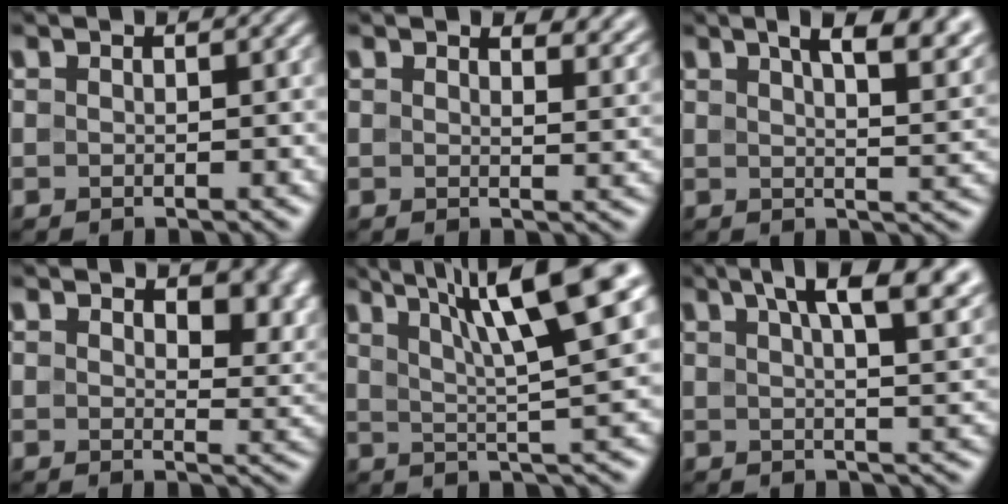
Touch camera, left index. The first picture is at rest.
{"total": 4.1, "force": [3.3, 1.5, 1.8], "torque": [-0.028, 0.001, 0.036]}
{"total": 9.5, "force": [5.6, 3.6, 6.8], "torque": [-0.057, 0.027, 0.055]}
{"total": 6.2, "force": [2.9, 3.5, 4.3], "torque": [-0.058, -0.008, 0.045]}
{"total": 11.1, "force": [5.4, 1.8, 9.5], "torque": [-0.125, 0.023, 0.084]}
{"total": 10.9, "force": [5.9, 3.9, 8.3], "torque": [-0.083, 0.038, 0.066]}